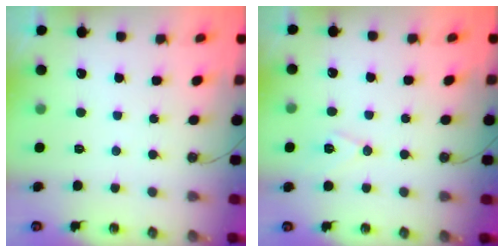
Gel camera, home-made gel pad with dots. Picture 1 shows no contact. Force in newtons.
{"total": 7.4, "press": 6.5, "slide": 3.6}